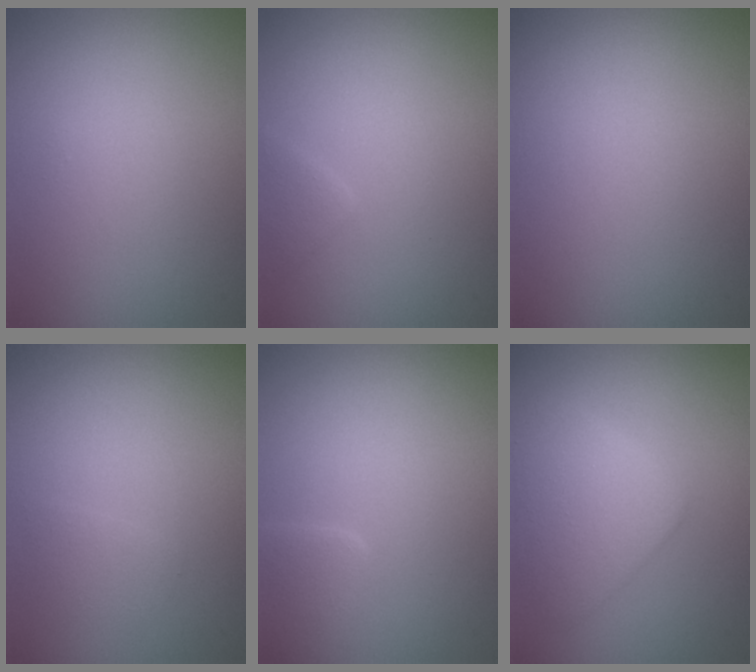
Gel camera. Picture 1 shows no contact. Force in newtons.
{"total": 1.3, "press": 1.3, "slide": 0.0}
{"total": 0.0}
{"total": 1.1, "press": 1.1, "slide": 0.1}
{"total": 2.1, "press": 2.0, "slide": 0.2}
{"total": 3.4, "press": 3.4, "slide": 0.1}